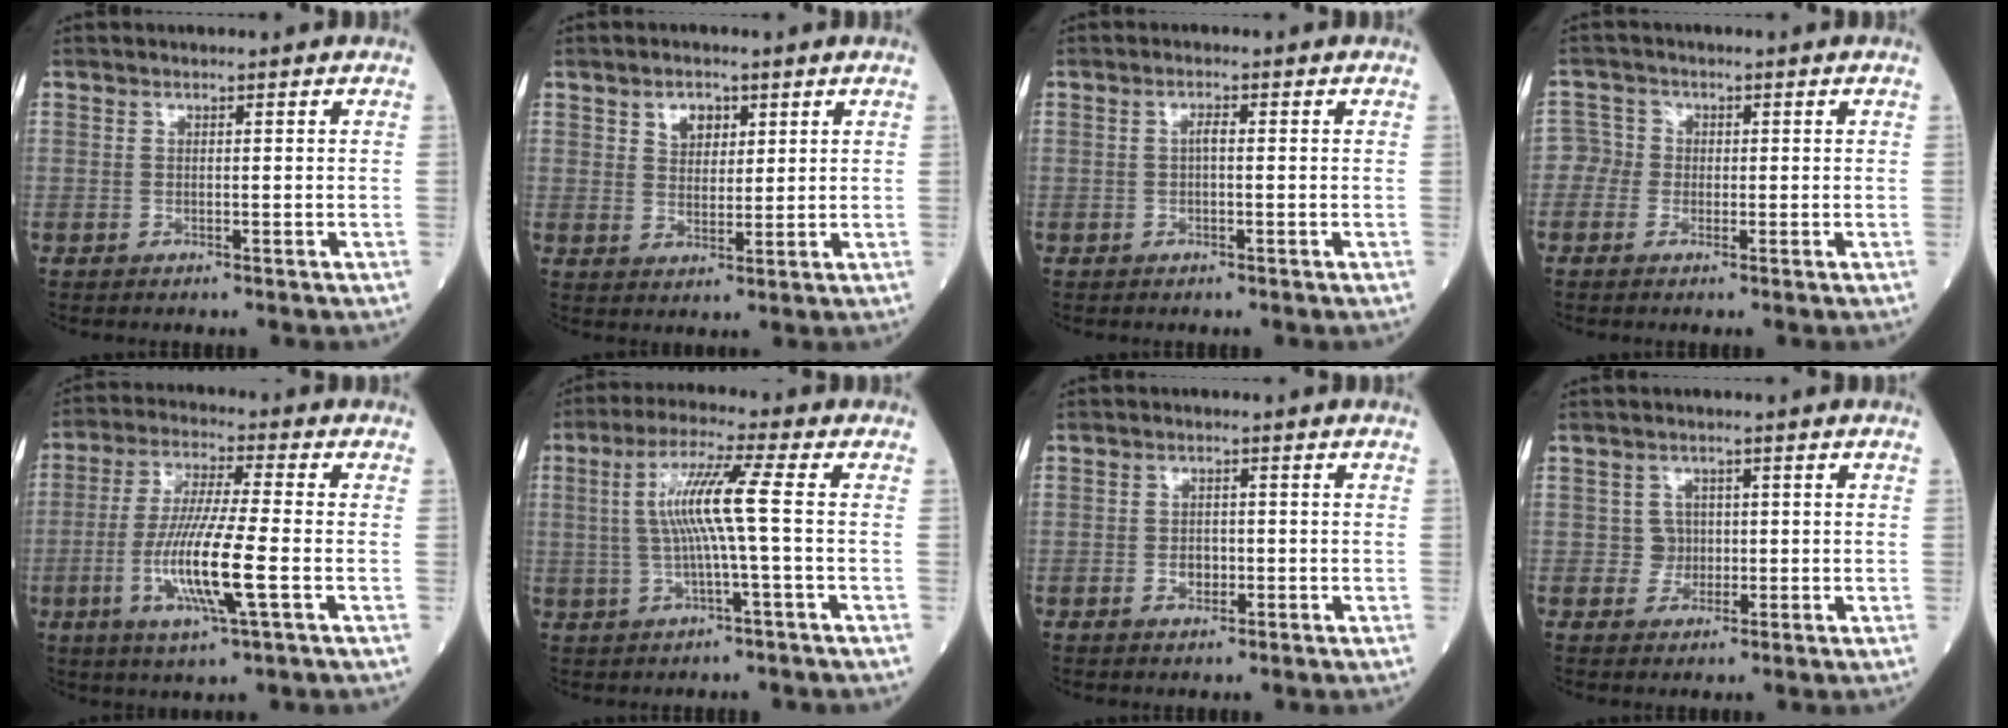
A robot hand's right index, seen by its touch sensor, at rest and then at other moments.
{"total": 3.9, "force": [2.0, 2.5, 2.2], "torque": [-0.036, 0.005, 0.036]}
{"total": 1.3, "force": [0.0, 0.3, 1.2], "torque": [-0.024, 0.003, -0.002]}
{"total": 2.6, "force": [-0.6, 2.5, 0.2], "torque": [0.008, 0.009, -0.020]}
{"total": 12.1, "force": [-3.2, 0.4, 11.7], "torque": [-0.233, -0.015, -0.064]}
{"total": 8.3, "force": [0.3, -0.7, 8.3], "torque": [-0.164, 0.013, 0.005]}
{"total": 2.1, "force": [-0.7, 1.4, 1.4], "torque": [-0.019, 0.004, -0.009]}
{"total": 2.2, "force": [0.0, 2.1, 0.1], "torque": [0.006, 0.006, -0.002]}